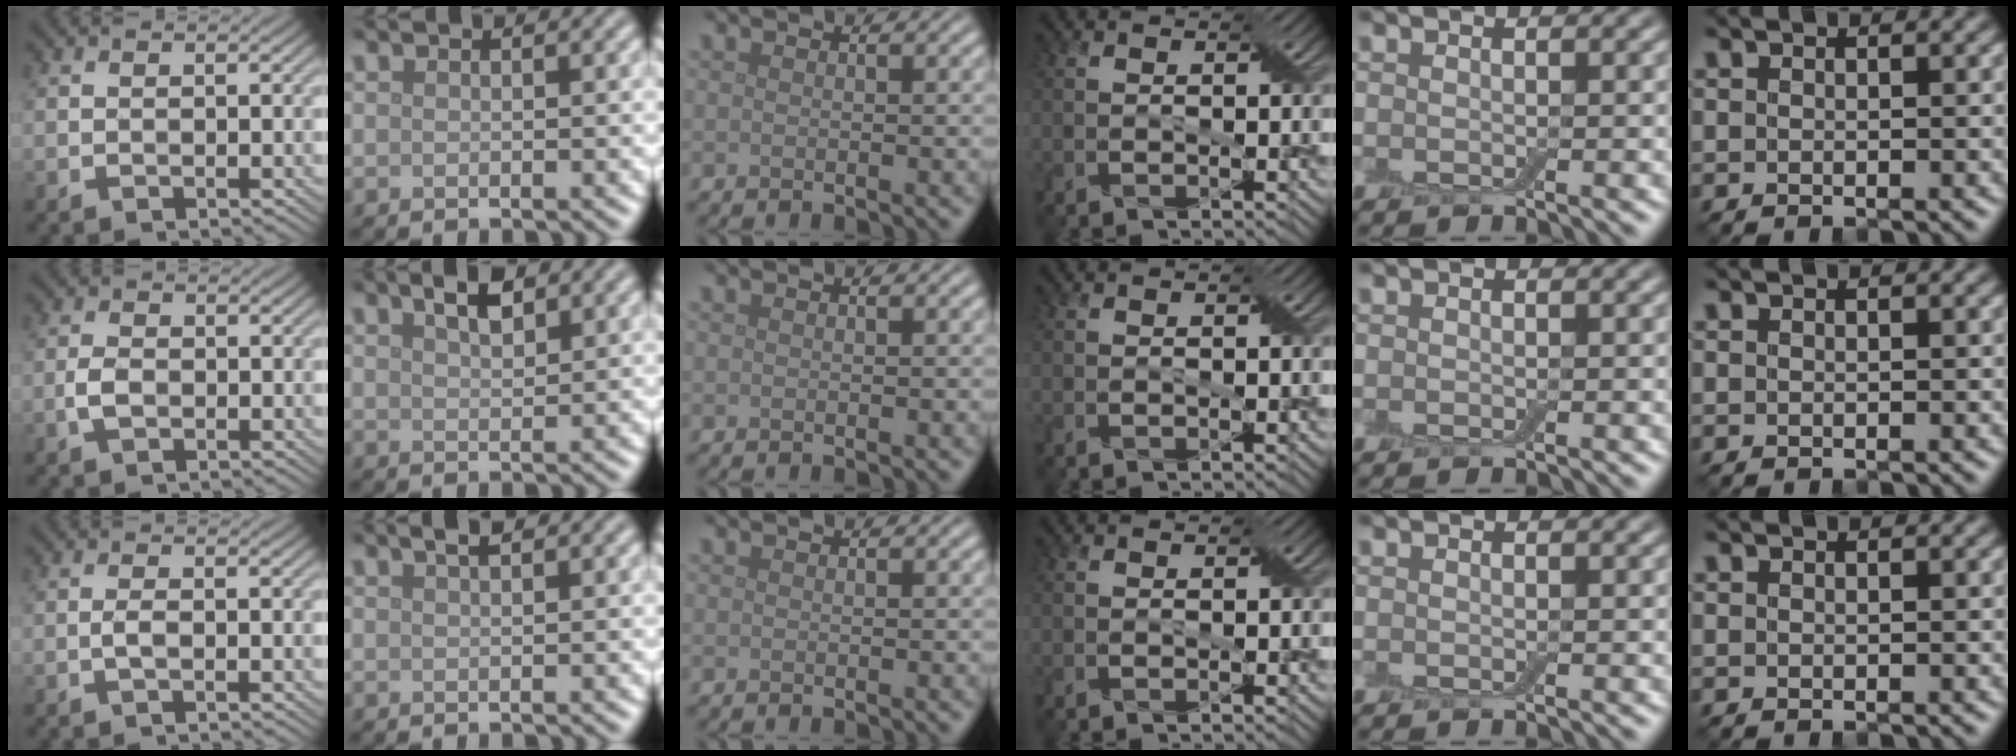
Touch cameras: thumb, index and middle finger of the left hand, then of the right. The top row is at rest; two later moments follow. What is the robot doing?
{"motion": "shake", "object": "box of matches"}